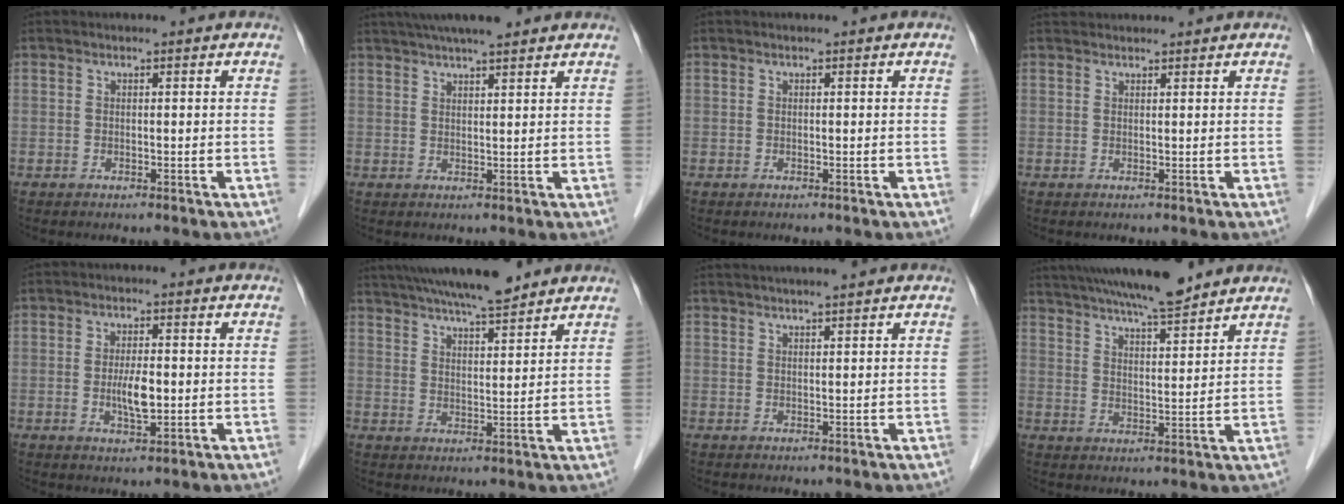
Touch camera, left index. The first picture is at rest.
{"total": 9.7, "force": [8.2, 1.1, 5.1], "torque": [-0.078, 0.033, 0.116]}
{"total": 0.0}
{"total": 3.5, "force": [3.4, 0.4, 0.6], "torque": [-0.008, 0.036, 0.053]}
{"total": 4.1, "force": [-0.4, 1.1, 3.9], "torque": [-0.078, -0.004, -0.006]}
{"total": 14.2, "force": [12.4, 1.4, 6.8], "torque": [-0.117, 0.024, 0.194]}
{"total": 7.6, "force": [6.7, 0.1, 3.6], "torque": [-0.052, 0.030, 0.090]}
{"total": 15.2, "force": [13.4, 1.1, 7.0], "torque": [-0.121, 0.018, 0.209]}